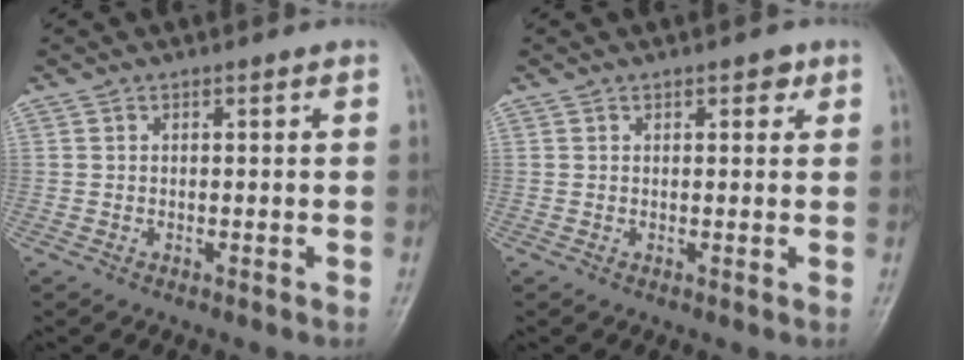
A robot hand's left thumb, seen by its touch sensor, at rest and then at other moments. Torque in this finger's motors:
{"motor_torque": [-0.15, -0.08, -0.05, 0.16, -0.04]}